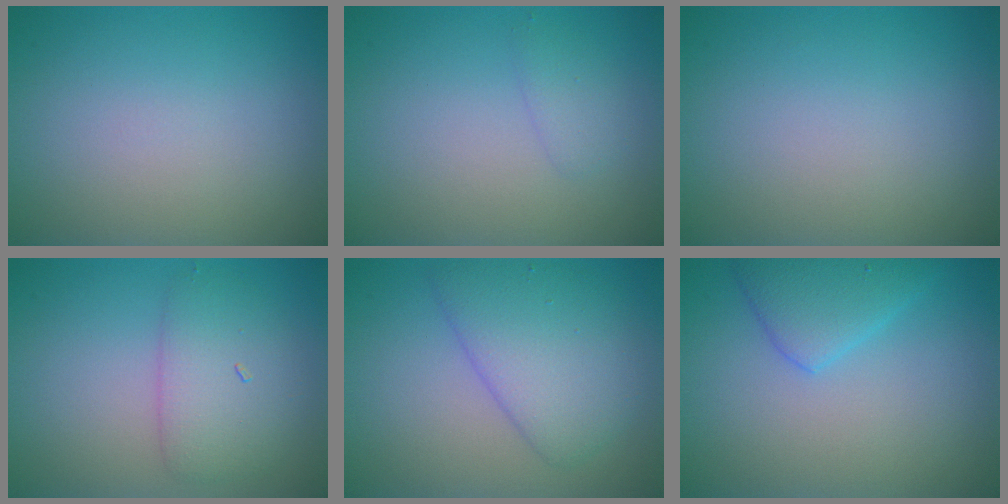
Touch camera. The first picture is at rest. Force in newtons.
{"total": 1.2, "press": 1.2, "slide": 0.1}
{"total": 0.0}
{"total": 3.5, "press": 3.5, "slide": 0.1}
{"total": 5.1, "press": 5.1, "slide": 0.3}
{"total": 3.3, "press": 3.3, "slide": 0.2}